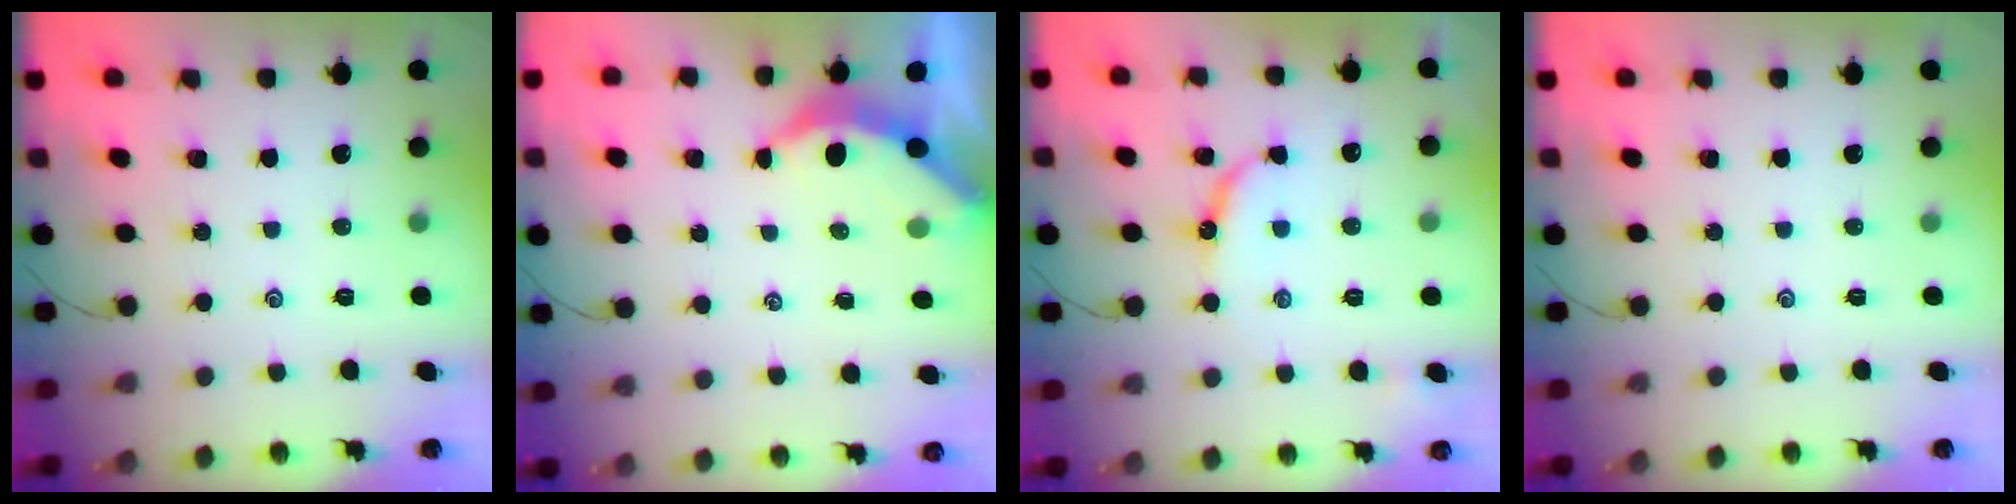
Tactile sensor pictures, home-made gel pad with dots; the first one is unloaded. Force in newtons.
{"total": 3.7, "press": 3.6, "slide": 0.4}
{"total": 8.4, "press": 8.4, "slide": 0.6}
{"total": 0.0}